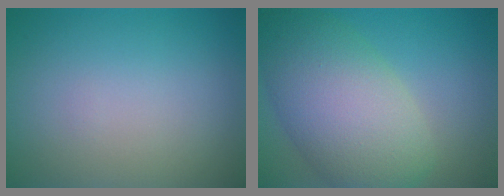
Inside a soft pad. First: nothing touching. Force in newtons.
{"total": 9.4, "press": 9.4, "slide": 0.5}